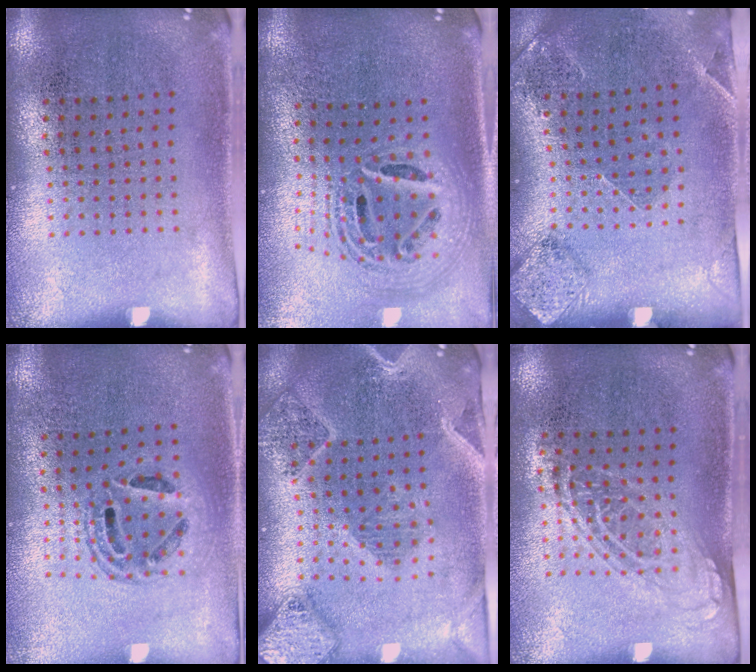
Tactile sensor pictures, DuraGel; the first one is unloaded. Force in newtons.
{"total": 2.4, "press": 1.8, "slide": 1.6}
{"total": 1.5, "press": 1.4, "slide": 0.6}
{"total": 1.4, "press": 1.3, "slide": 0.7}
{"total": 2.8, "press": 2.4, "slide": 1.3}
{"total": 1.4, "press": 1.1, "slide": 0.8}